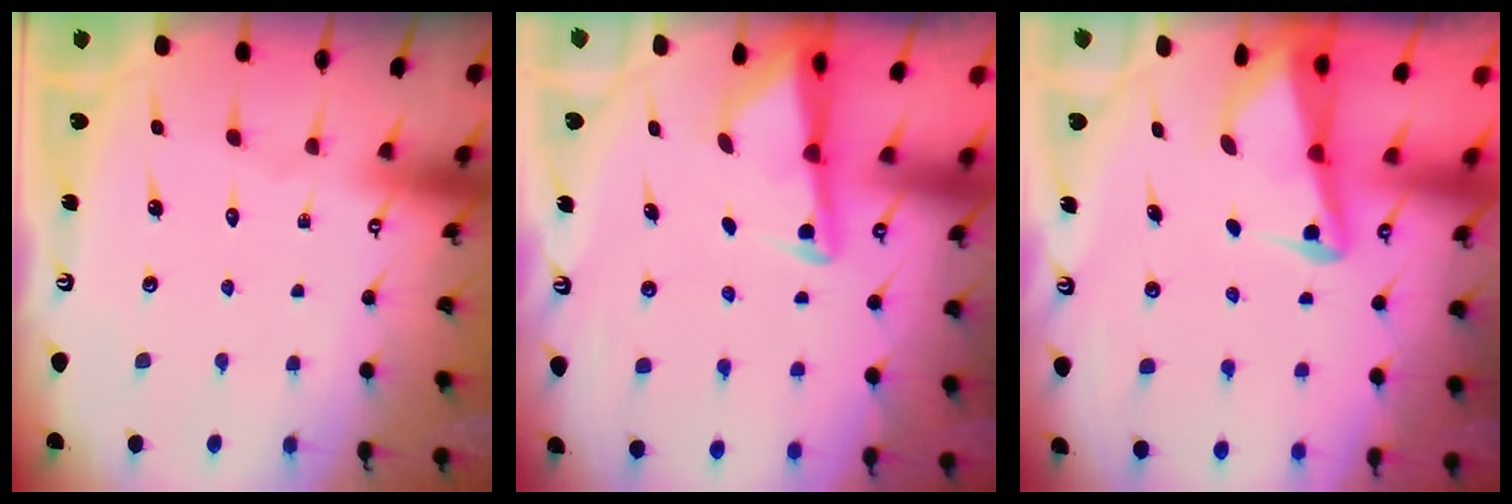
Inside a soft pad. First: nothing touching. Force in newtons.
{"total": 2.9, "press": 2.9, "slide": 0.4}
{"total": 3.4, "press": 3.3, "slide": 0.7}